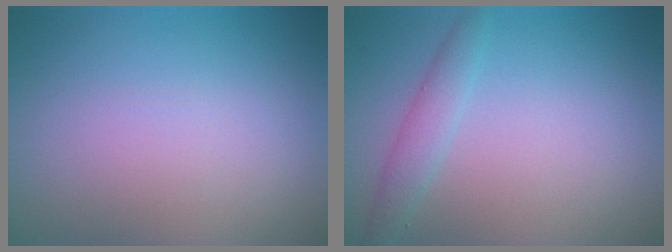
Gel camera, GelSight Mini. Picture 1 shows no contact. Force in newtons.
{"total": 2.0, "press": 2.0, "slide": 0.3}